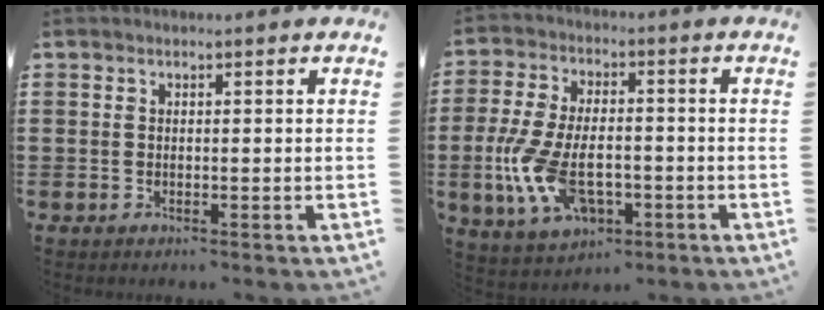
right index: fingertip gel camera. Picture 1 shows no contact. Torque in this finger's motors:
{"motor_torque": [2.14, 0.00, 1.05, 0.21]}